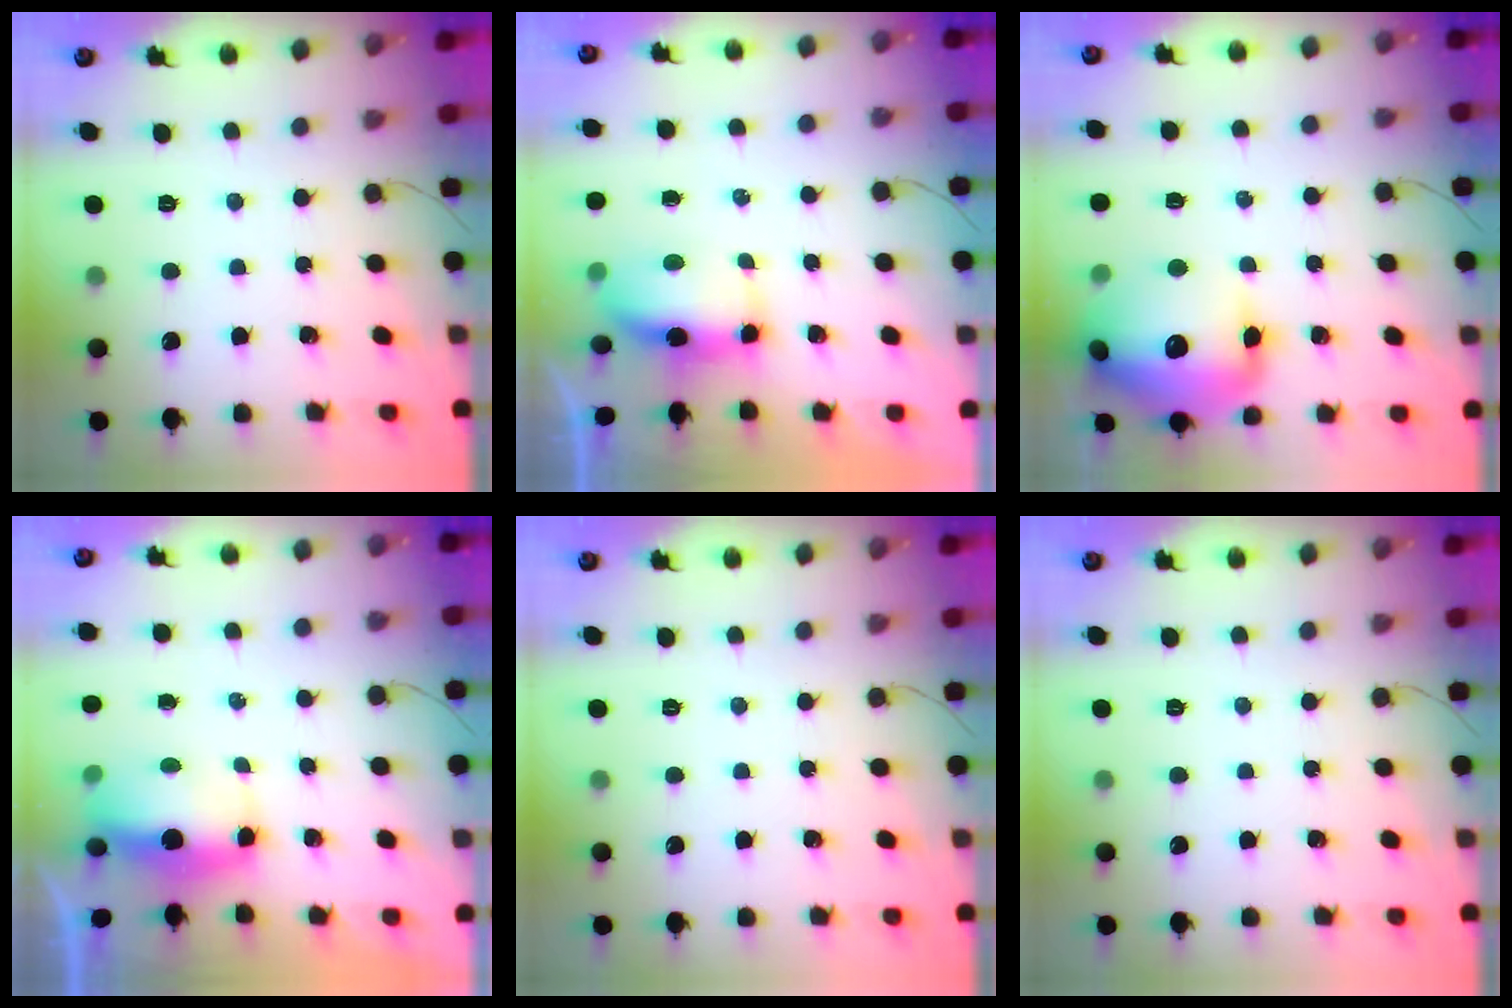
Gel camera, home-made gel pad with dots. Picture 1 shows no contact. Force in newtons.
{"total": 7.9, "press": 7.3, "slide": 3.1}
{"total": 20.0, "press": 19.6, "slide": 3.9}
{"total": 5.9, "press": 5.8, "slide": 0.7}
{"total": 0.0}
{"total": 0.0}